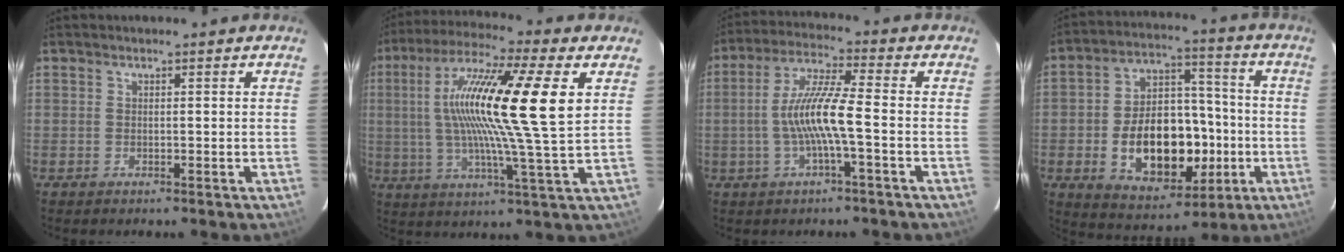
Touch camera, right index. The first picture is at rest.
{"total": 19.7, "force": [4.5, 0.4, 19.2], "torque": [-0.338, 0.013, 0.066]}
{"total": 10.9, "force": [-1.9, -0.3, 10.7], "torque": [-0.214, 0.007, -0.037]}
{"total": 18.5, "force": [-4.2, 11.6, 13.8], "torque": [-0.259, 0.026, -0.043]}